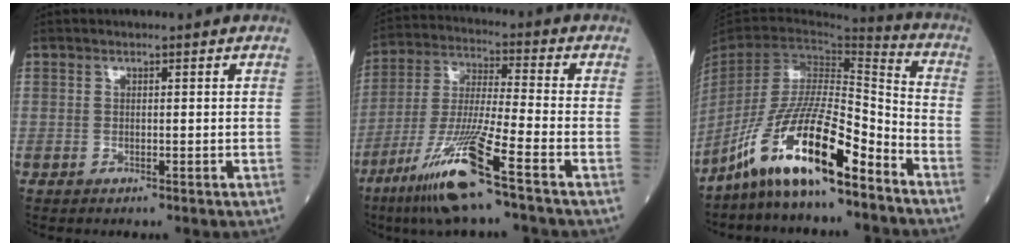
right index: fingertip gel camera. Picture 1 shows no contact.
{"total": 13.4, "force": [-8.0, -0.9, 10.7], "torque": [-0.223, -0.036, -0.158]}
{"total": 16.0, "force": [-11.1, 2.0, 11.4], "torque": [-0.220, -0.005, -0.204]}